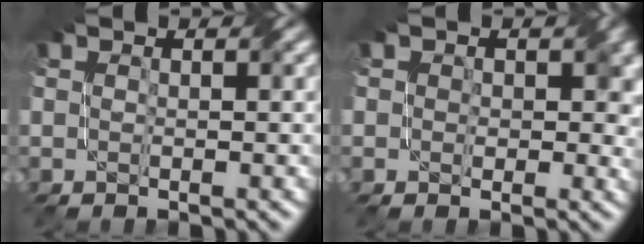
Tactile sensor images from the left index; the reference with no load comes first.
{"total": 3.4, "force": [1.0, 2.6, 2.0], "torque": [-0.020, -0.003, 0.007]}